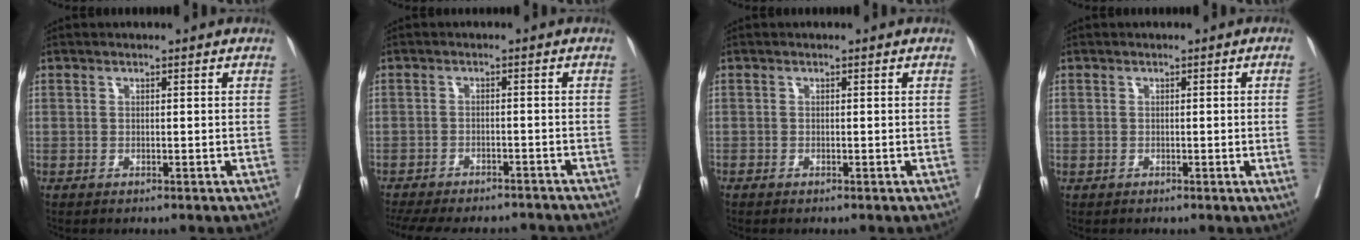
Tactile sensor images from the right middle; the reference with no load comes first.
{"total": 14.9, "force": [-13.2, 4.6, 5.2], "torque": [-0.115, -0.006, -0.174]}
{"total": 0.0}
{"total": 2.0, "force": [-0.1, -1.1, 1.7], "torque": [-0.022, -0.001, 0.000]}